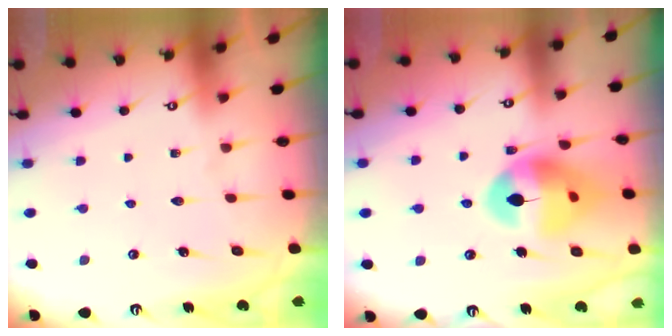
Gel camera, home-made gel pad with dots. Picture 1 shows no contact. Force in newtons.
{"total": 14.0, "press": 13.9, "slide": 1.8}